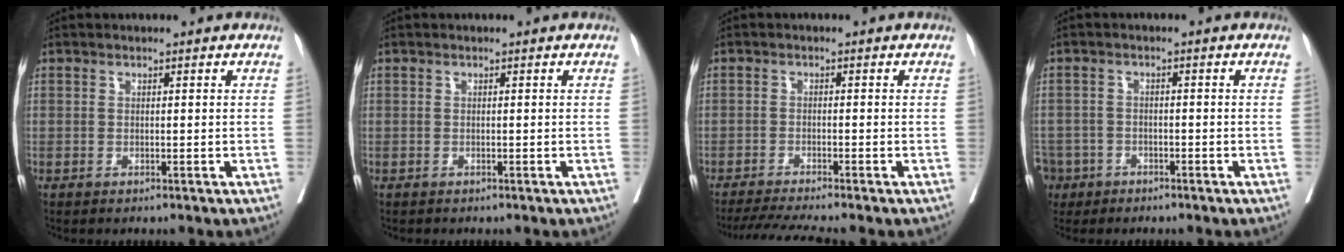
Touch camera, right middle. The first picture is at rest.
{"total": 0.0}
{"total": 5.7, "force": [-5.0, -1.2, 2.5], "torque": [-0.040, -0.019, -0.085]}
{"total": 7.4, "force": [-4.6, 5.6, 1.3], "torque": [-0.050, -0.001, -0.080]}